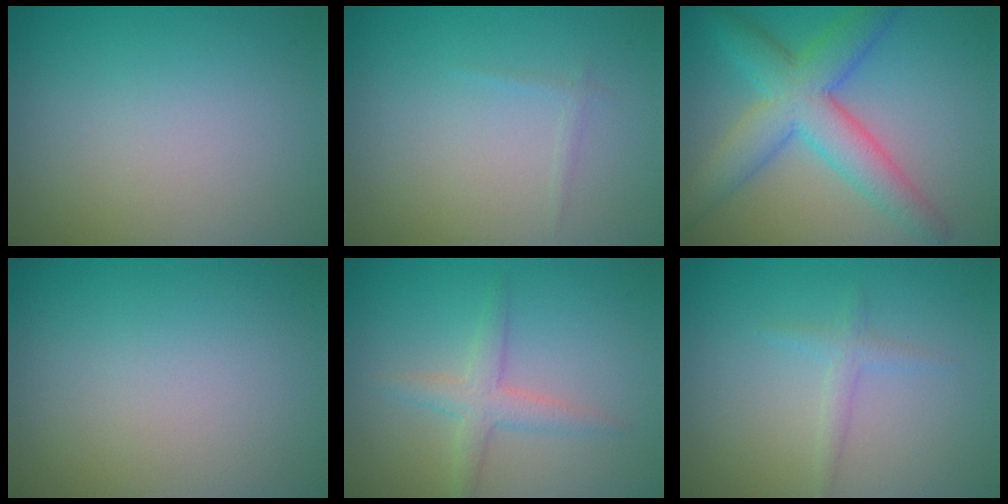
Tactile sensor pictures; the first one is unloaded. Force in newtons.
{"total": 0.6, "press": 0.6, "slide": 0.0}
{"total": 6.9, "press": 6.9, "slide": 0.2}
{"total": 0.0}
{"total": 2.5, "press": 2.5, "slide": 0.1}
{"total": 1.3, "press": 1.3, "slide": 0.1}